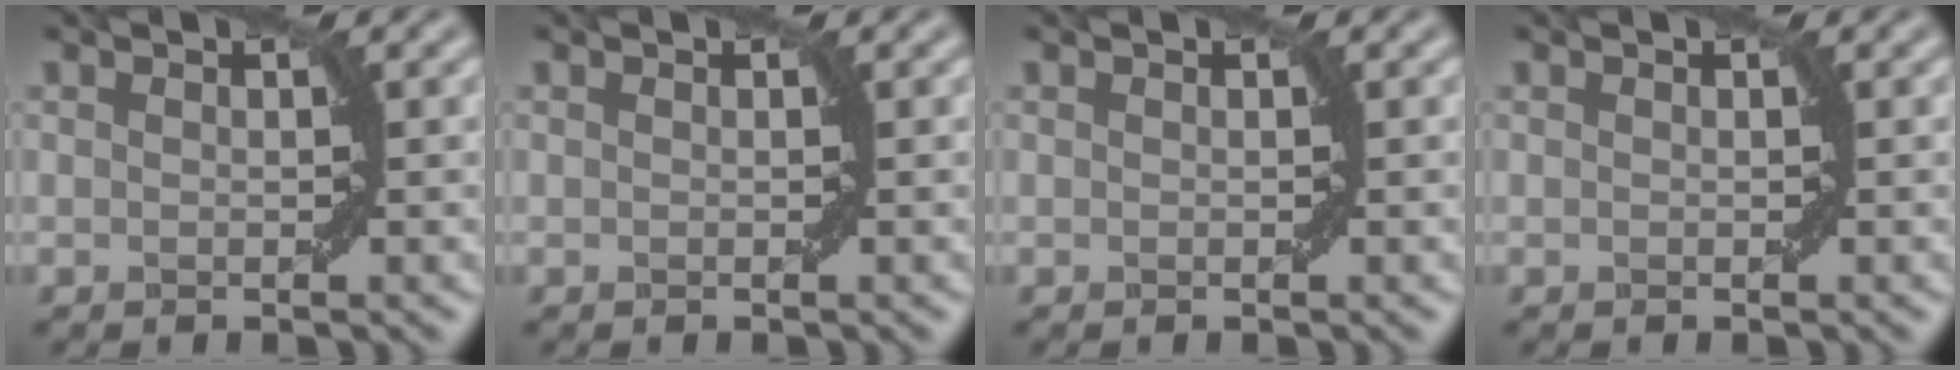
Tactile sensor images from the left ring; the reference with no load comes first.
{"total": 0.0}
{"total": 0.0}
{"total": 0.0}